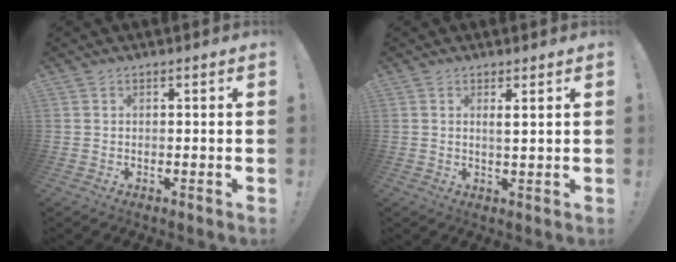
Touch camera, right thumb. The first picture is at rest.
{"total": 2.2, "force": [1.2, -0.2, 1.8], "torque": [-0.021, -0.009, 0.017]}